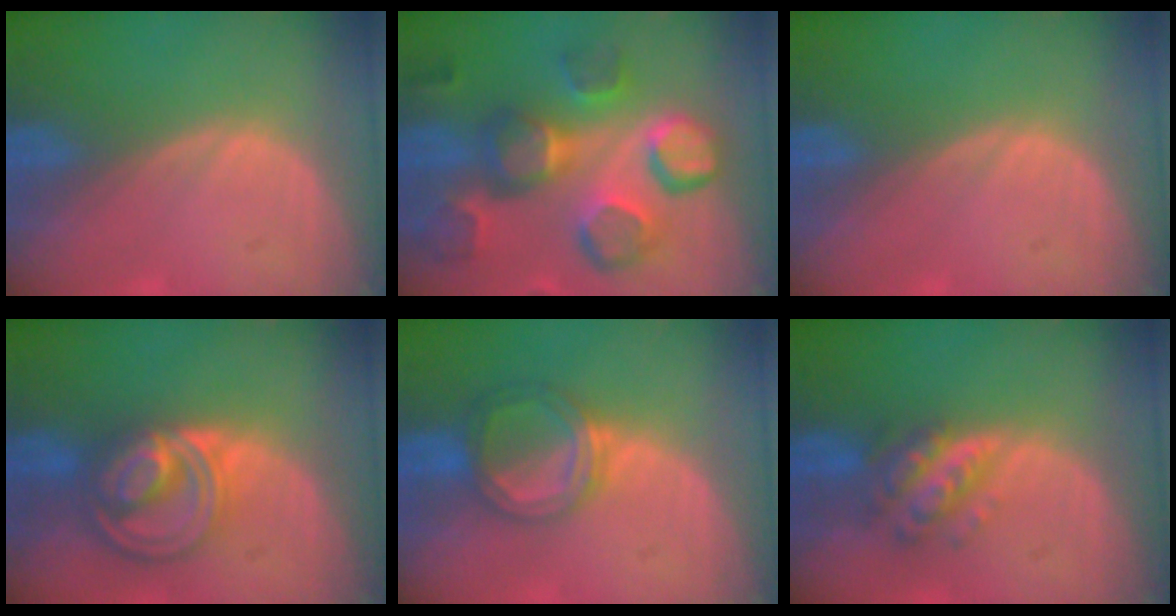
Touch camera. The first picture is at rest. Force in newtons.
{"total": 12.4, "press": 11.1, "slide": 5.6}
{"total": 0.0}
{"total": 8.8, "press": 7.4, "slide": 4.6}
{"total": 5.4, "press": 5.1, "slide": 1.6}
{"total": 5.8, "press": 5.3, "slide": 2.4}